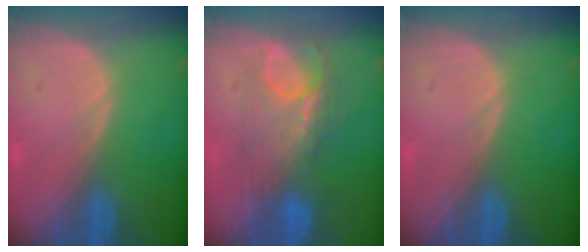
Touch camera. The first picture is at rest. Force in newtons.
{"total": 7.8, "press": 7.6, "slide": 1.8}
{"total": 0.0}